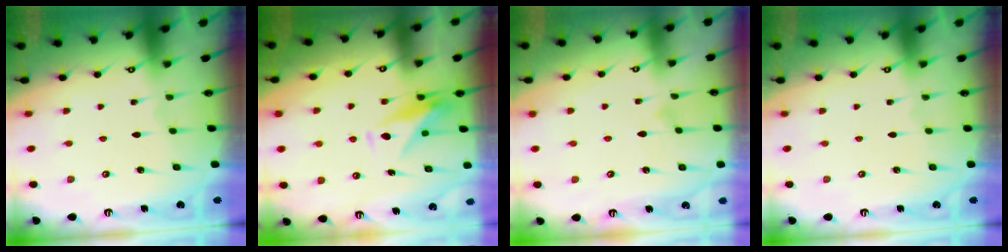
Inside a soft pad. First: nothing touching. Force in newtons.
{"total": 9.5, "press": 9.5, "slide": 0.3}
{"total": 6.9, "press": 6.9, "slide": 0.4}
{"total": 0.0}